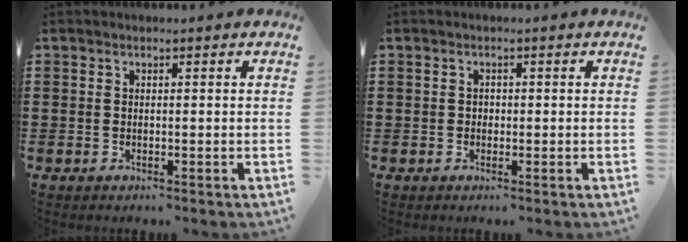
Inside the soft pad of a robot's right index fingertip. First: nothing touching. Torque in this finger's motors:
{"motor_torque": [0.26, 0.22, -0.01, -0.01]}